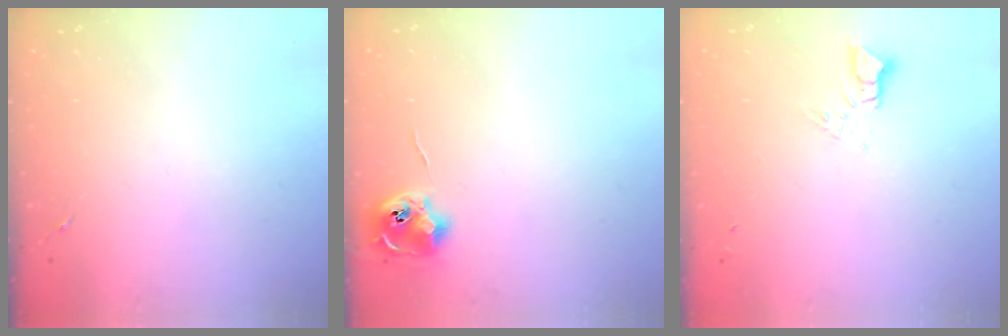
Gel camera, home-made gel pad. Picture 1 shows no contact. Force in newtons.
{"total": 8.8, "press": 8.8, "slide": 0.1}
{"total": 3.4, "press": 3.4, "slide": 0.2}